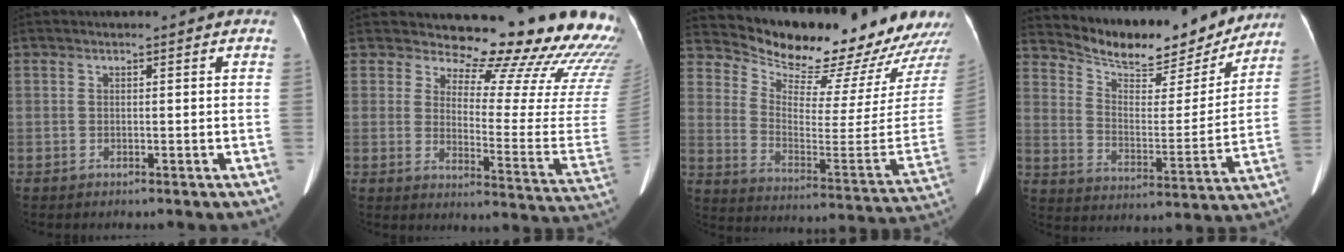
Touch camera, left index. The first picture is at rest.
{"total": 25.0, "force": [23.3, 4.3, 7.9], "torque": [-0.095, -0.140, 0.257]}
{"total": 22.9, "force": [21.4, 3.5, 7.5], "torque": [-0.125, -0.092, 0.293]}
{"total": 18.1, "force": [16.8, 4.4, 5.2], "torque": [-0.082, -0.016, 0.244]}